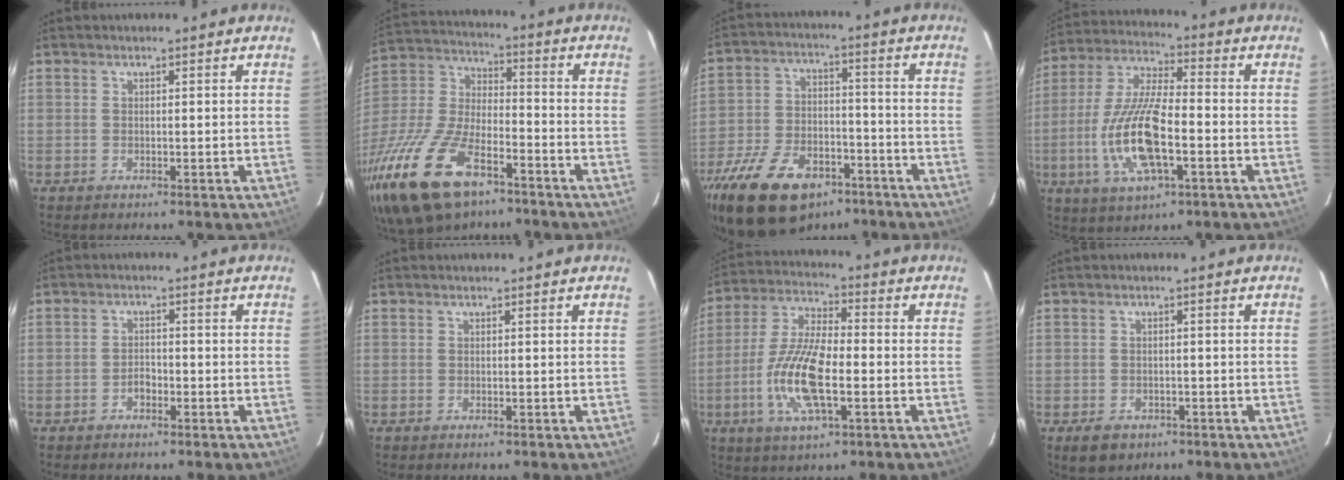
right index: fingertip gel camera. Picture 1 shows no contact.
{"total": 25.3, "force": [-14.8, 11.5, 16.9], "torque": [-0.374, -0.030, -0.271]}
{"total": 21.8, "force": [-14.2, 11.8, 11.7], "torque": [-0.256, -0.012, -0.226]}
{"total": 15.7, "force": [-4.3, 5.2, 14.2], "torque": [-0.301, -0.008, -0.082]}
{"total": 1.9, "force": [-1.2, 1.2, 0.8], "torque": [-0.016, 0.004, -0.021]}
{"total": 0.0}
{"total": 13.8, "force": [-3.7, 4.6, 12.5], "torque": [-0.261, -0.005, -0.075]}
{"total": 4.7, "force": [-2.4, 3.6, 1.8], "torque": [-0.036, 0.001, -0.029]}